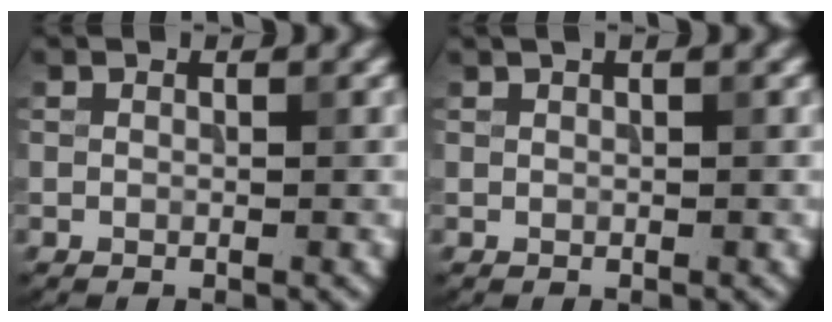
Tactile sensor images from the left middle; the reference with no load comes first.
{"total": 0.9, "force": [0.6, 0.2, 0.7], "torque": [-0.012, 0.001, 0.007]}